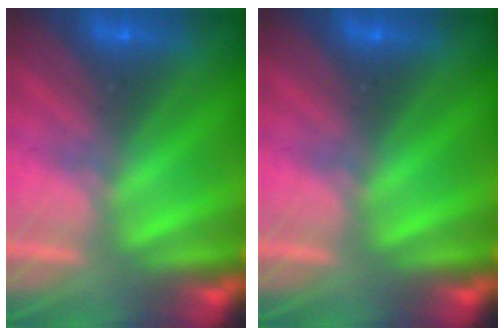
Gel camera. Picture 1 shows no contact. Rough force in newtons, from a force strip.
{"total": 0.0}